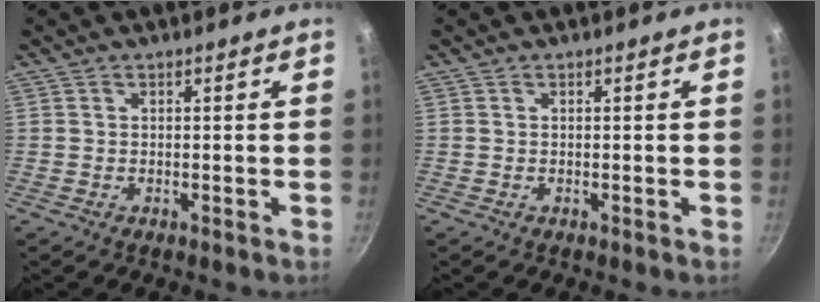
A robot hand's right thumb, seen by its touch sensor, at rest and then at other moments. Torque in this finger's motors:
{"motor_torque": [0.01, 0.01, -0.11, 0.09, 0.00]}